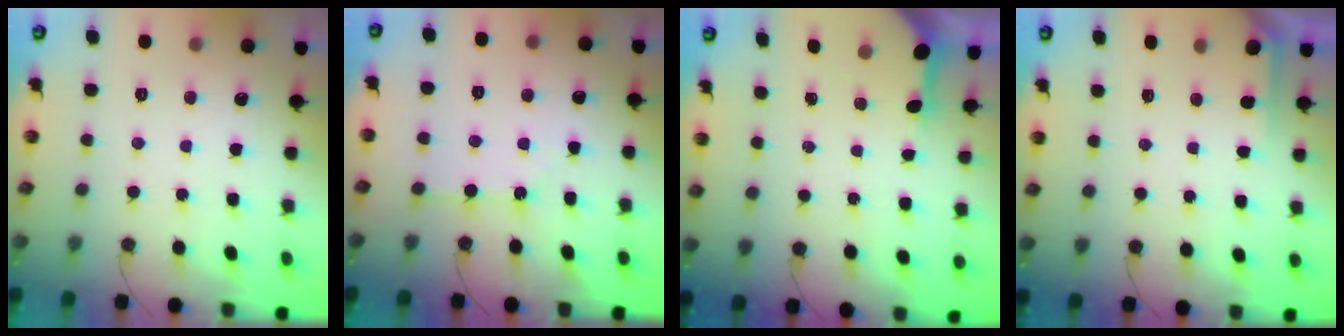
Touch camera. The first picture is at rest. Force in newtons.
{"total": 2.7, "press": 2.7, "slide": 0.5}
{"total": 3.4, "press": 3.3, "slide": 0.4}
{"total": 2.9, "press": 2.8, "slide": 0.2}